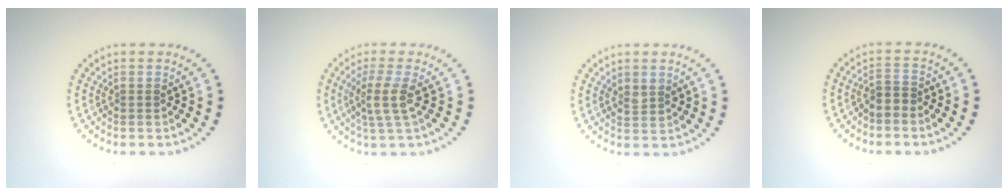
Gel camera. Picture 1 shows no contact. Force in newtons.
{"total": 2.9, "press": 2.2, "slide": 1.8}
{"total": 1.4, "press": 1.4, "slide": 0.3}
{"total": 1.2, "press": 0.8, "slide": 0.9}